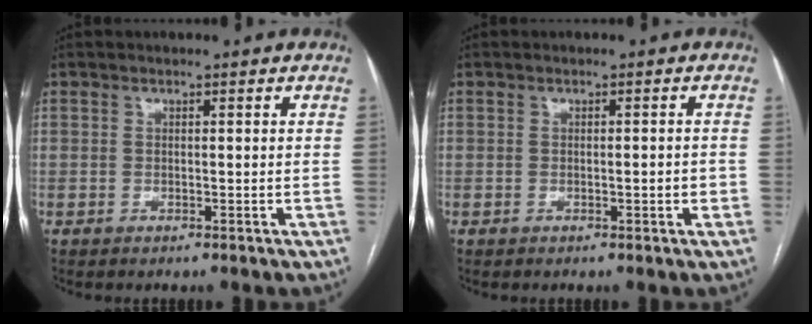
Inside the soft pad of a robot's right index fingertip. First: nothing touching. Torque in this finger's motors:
{"motor_torque": [0.84, 0.19, 0.03, 0.02]}